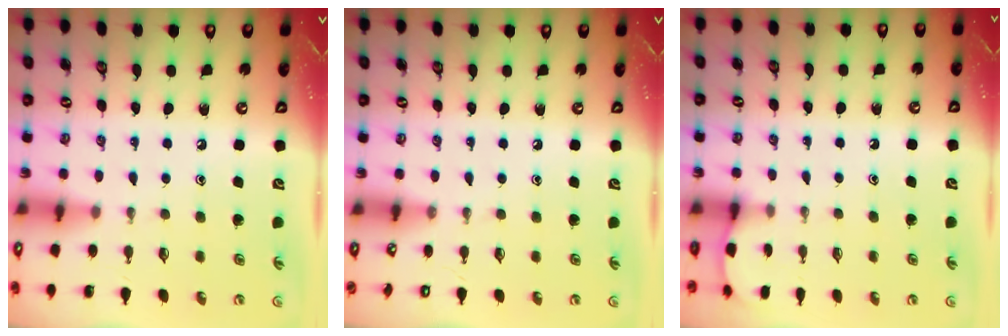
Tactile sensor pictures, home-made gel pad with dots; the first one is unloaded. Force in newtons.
{"total": 0.0}
{"total": 2.4, "press": 2.4, "slide": 0.2}